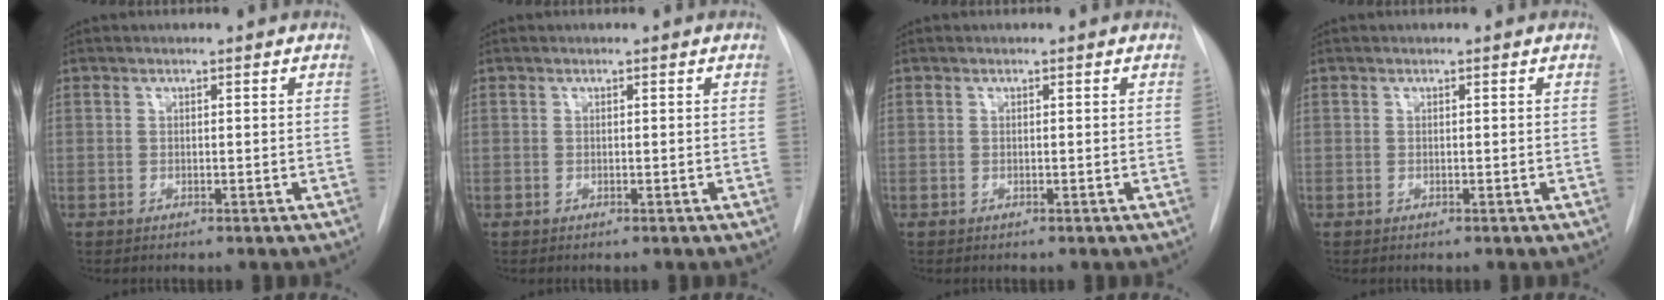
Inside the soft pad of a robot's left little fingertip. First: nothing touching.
{"total": 0.0}
{"total": 0.0}
{"total": 0.0}